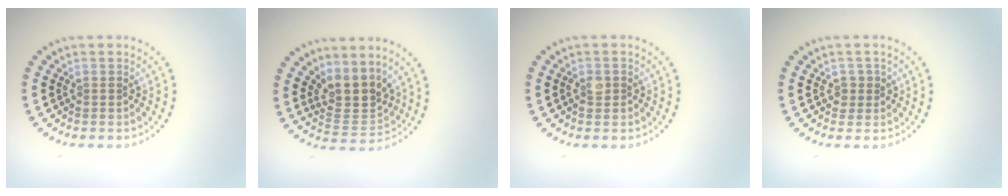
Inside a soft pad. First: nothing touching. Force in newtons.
{"total": 3.9, "press": 3.2, "slide": 2.2}
{"total": 1.4, "press": 1.4, "slide": 0.4}
{"total": 1.4, "press": 1.2, "slide": 0.7}